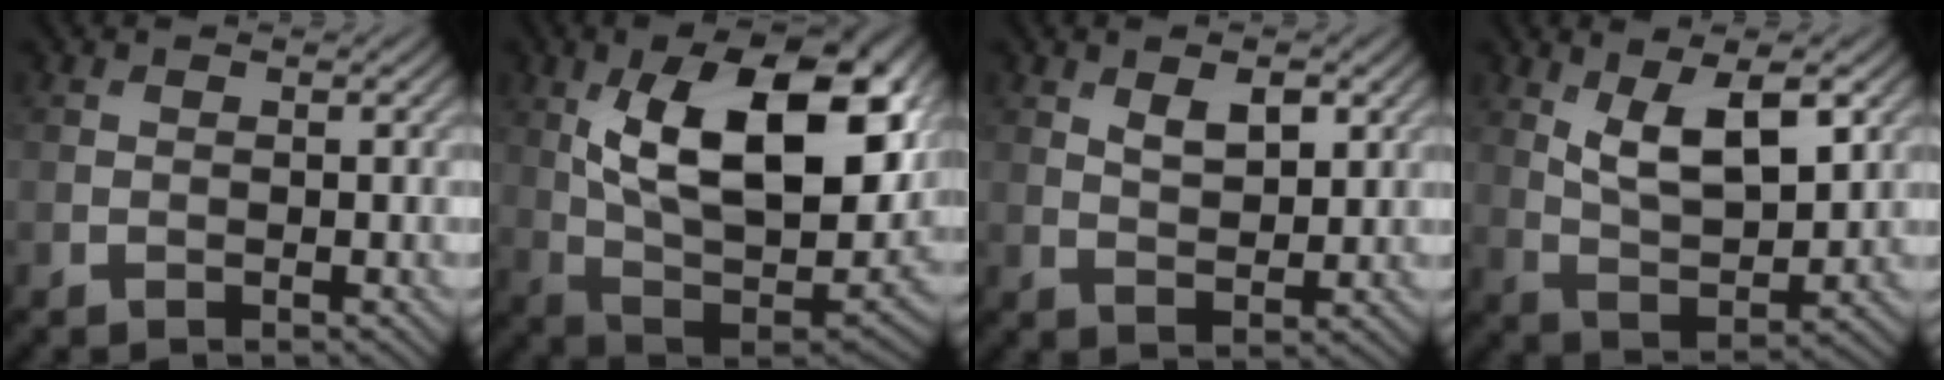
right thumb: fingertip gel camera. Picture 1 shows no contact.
{"total": 18.7, "force": [5.5, 9.1, 15.4], "torque": [-0.258, 0.013, 0.088]}
{"total": 4.0, "force": [2.0, 1.9, 2.9], "torque": [-0.056, -0.005, 0.039]}
{"total": 9.0, "force": [3.8, 3.8, 7.3], "torque": [-0.141, -0.005, 0.076]}